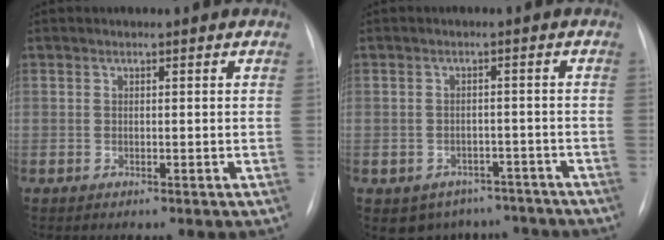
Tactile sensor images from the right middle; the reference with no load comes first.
{"total": 7.6, "force": [-5.9, 4.8, 0.8], "torque": [-0.001, 0.019, -0.068]}